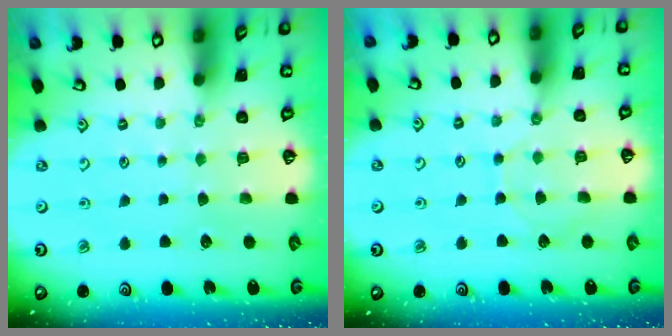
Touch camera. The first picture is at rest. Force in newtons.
{"total": 5.5, "press": 5.5, "slide": 0.7}